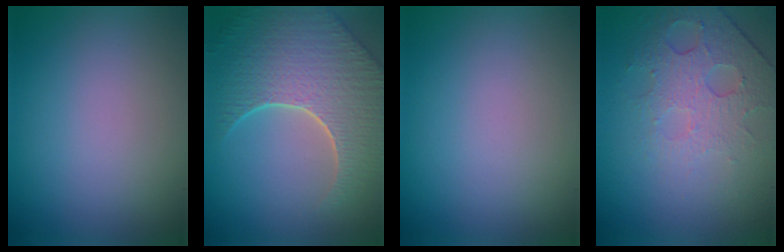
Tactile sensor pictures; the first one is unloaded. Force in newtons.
{"total": 8.6, "press": 6.1, "slide": 6.1}
{"total": 0.0}
{"total": 4.9, "press": 3.2, "slide": 3.6}